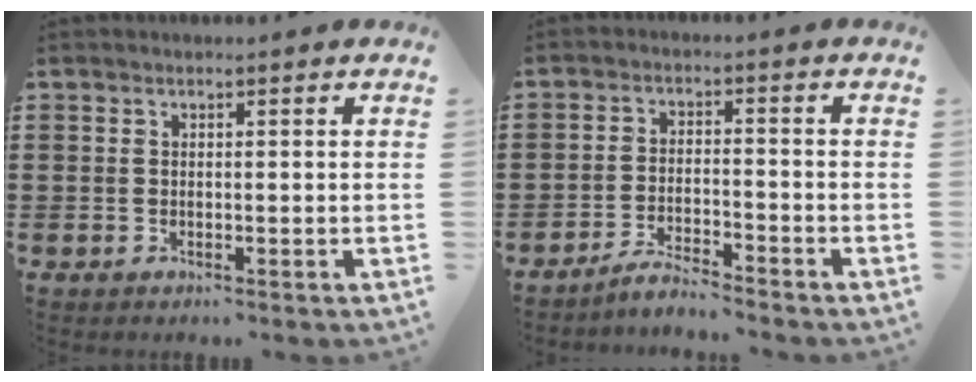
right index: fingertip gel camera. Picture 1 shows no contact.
{"total": 3.6, "force": [-3.5, 0.0, 0.8], "torque": [-0.024, 0.003, -0.074]}